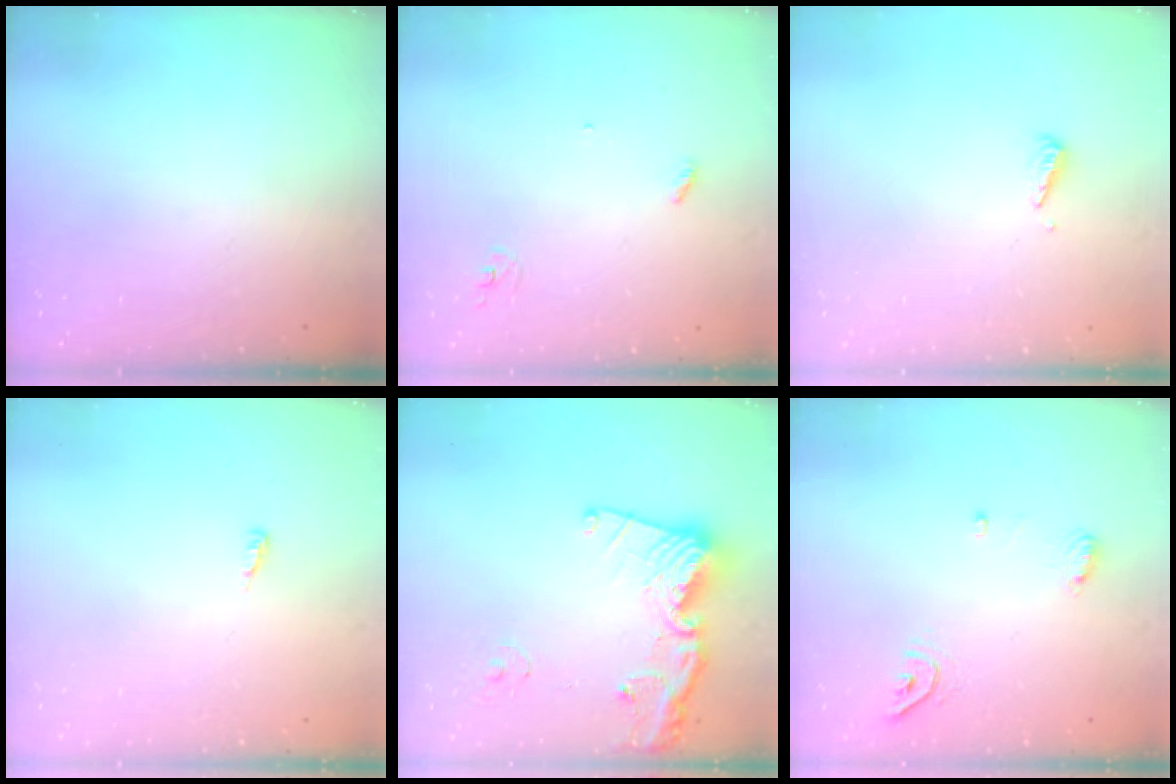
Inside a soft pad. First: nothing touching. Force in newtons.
{"total": 2.9, "press": 2.9, "slide": 0.2}
{"total": 3.1, "press": 3.1, "slide": 0.2}
{"total": 3.5, "press": 3.5, "slide": 0.3}
{"total": 17.6, "press": 17.5, "slide": 2.0}
{"total": 8.5, "press": 7.0, "slide": 4.8}